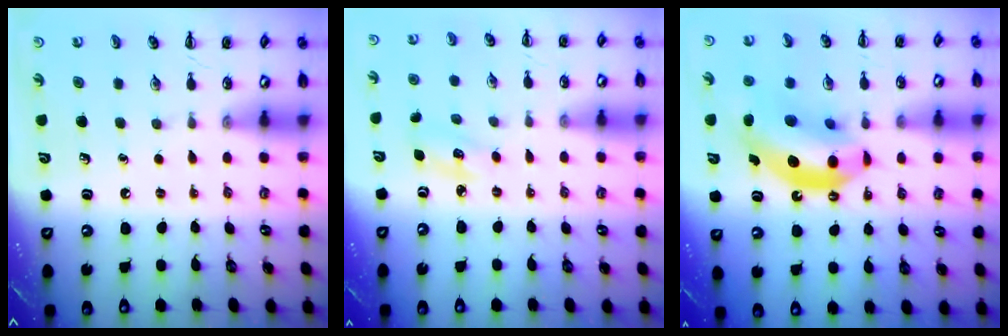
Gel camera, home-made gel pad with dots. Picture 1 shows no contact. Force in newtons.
{"total": 3.7, "press": 3.6, "slide": 1.0}
{"total": 15.4, "press": 14.9, "slide": 4.1}